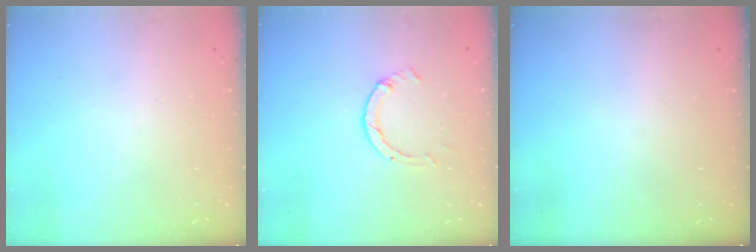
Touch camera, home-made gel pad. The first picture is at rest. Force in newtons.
{"total": 2.6, "press": 2.5, "slide": 0.3}
{"total": 0.0}